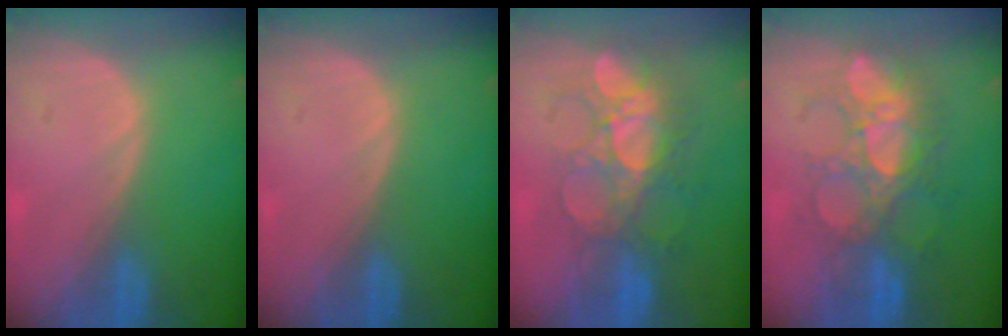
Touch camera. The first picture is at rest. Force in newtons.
{"total": 0.0}
{"total": 9.1, "press": 8.6, "slide": 3.1}
{"total": 8.8, "press": 8.6, "slide": 1.5}